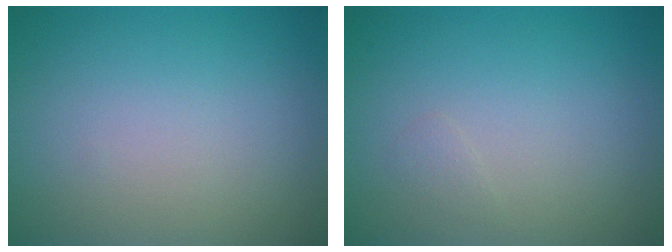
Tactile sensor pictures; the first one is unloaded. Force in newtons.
{"total": 0.5, "press": 0.5, "slide": 0.0}